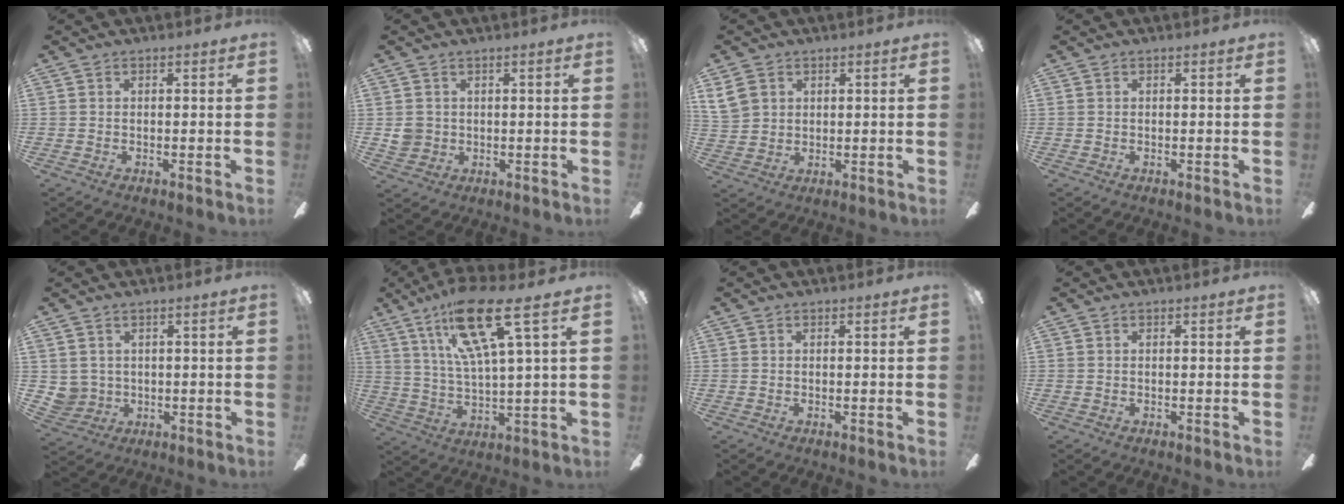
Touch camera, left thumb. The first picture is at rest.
{"total": 3.6, "force": [0.7, 3.5, 0.7], "torque": [-0.011, 0.006, 0.015]}
{"total": 5.7, "force": [2.7, 4.5, 2.2], "torque": [-0.046, 0.010, 0.055]}
{"total": 0.0}
{"total": 4.0, "force": [1.6, 3.7, -0.1], "torque": [-0.022, 0.000, 0.030]}
{"total": 19.6, "force": [10.8, 4.7, 15.6], "torque": [-0.292, -0.034, 0.167]}
{"total": 0.0}
{"total": 0.0}